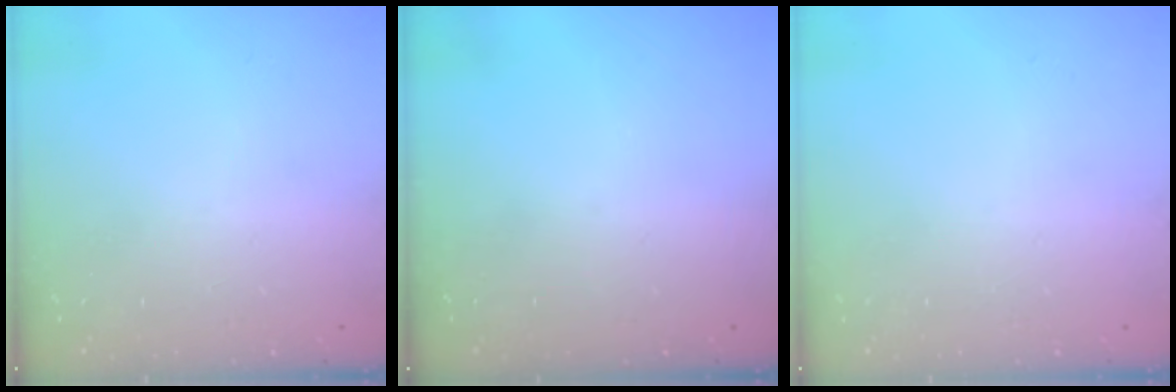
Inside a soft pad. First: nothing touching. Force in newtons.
{"total": 0.0}
{"total": 0.0}